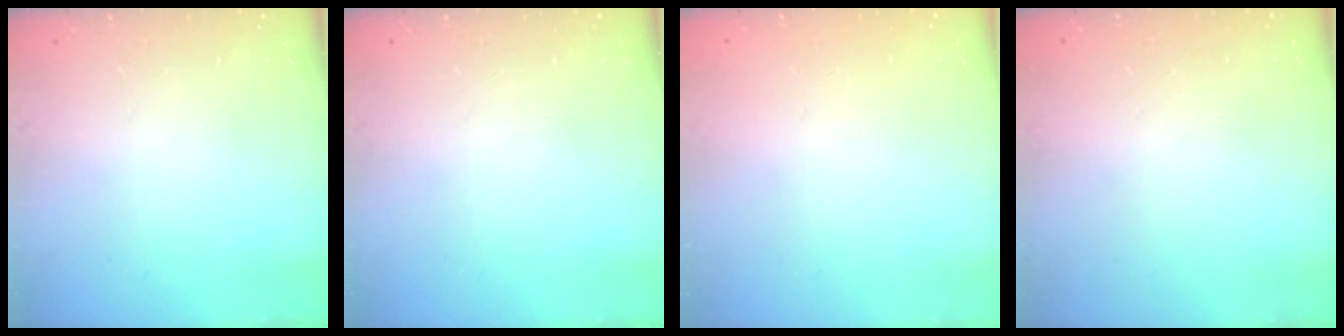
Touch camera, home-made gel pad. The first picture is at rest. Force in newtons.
{"total": 0.0}
{"total": 0.0}
{"total": 0.0}